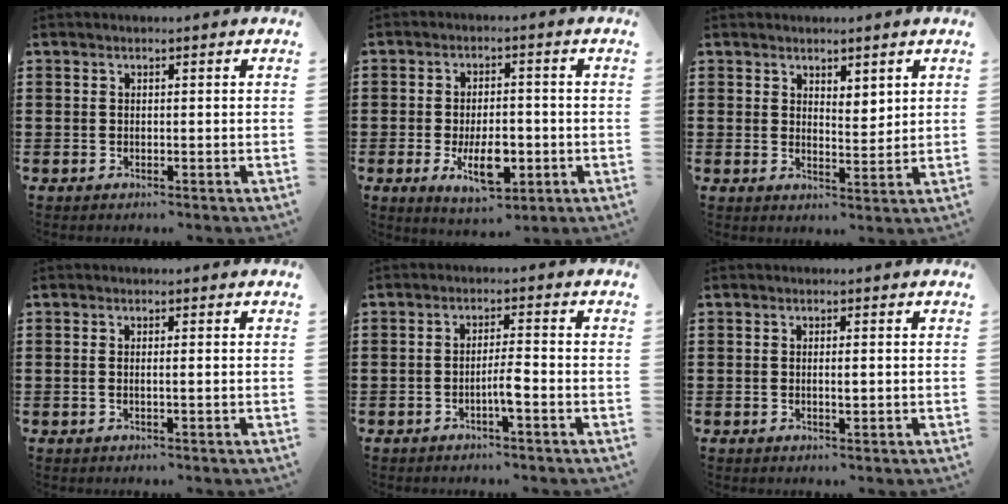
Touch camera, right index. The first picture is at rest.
{"total": 8.0, "force": [-2.3, 3.9, 6.7], "torque": [-0.118, -0.009, -0.044]}
{"total": 2.9, "force": [2.6, 1.3, 0.4], "torque": [-0.006, -0.001, 0.047]}
{"total": 0.9, "force": [-0.1, -0.1, 0.9], "torque": [-0.016, -0.005, -0.001]}
{"total": 3.4, "force": [-1.5, 0.2, 3.0], "torque": [-0.061, -0.003, -0.030]}
{"total": 1.4, "force": [-0.1, 0.2, 1.4], "torque": [-0.025, -0.003, -0.002]}